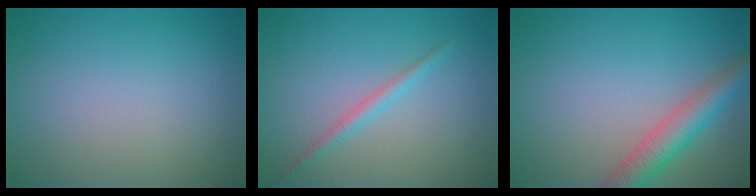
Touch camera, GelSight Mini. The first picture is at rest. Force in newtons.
{"total": 1.3, "press": 1.3, "slide": 0.1}
{"total": 4.4, "press": 4.4, "slide": 0.3}